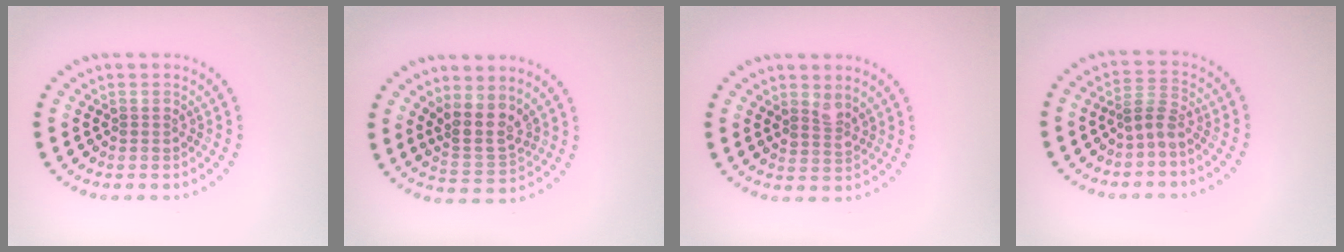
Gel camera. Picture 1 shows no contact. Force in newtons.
{"total": 3.7, "press": 3.1, "slide": 2.0}
{"total": 1.7, "press": 1.4, "slide": 0.9}
{"total": 2.0, "press": 1.5, "slide": 1.3}